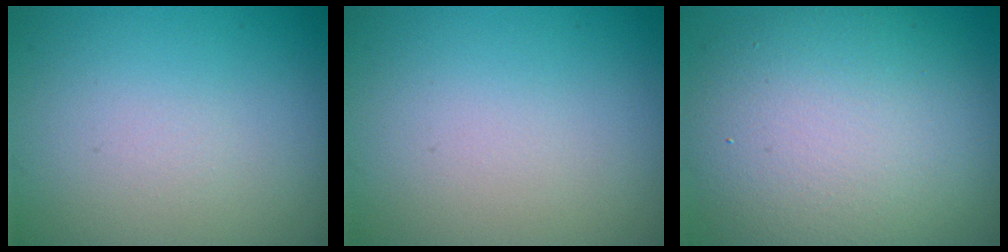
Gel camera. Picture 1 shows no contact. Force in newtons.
{"total": 0.0}
{"total": 11.1, "press": 11.0, "slide": 1.2}